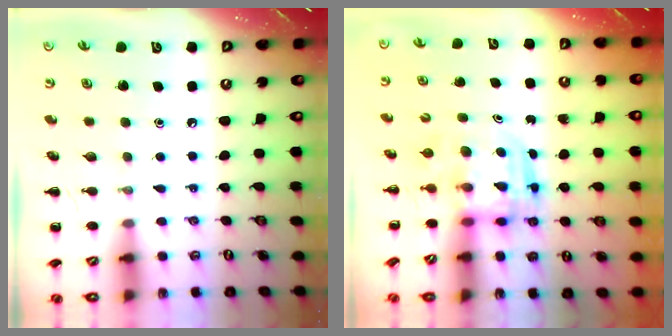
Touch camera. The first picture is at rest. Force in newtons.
{"total": 3.0, "press": 3.0, "slide": 0.3}